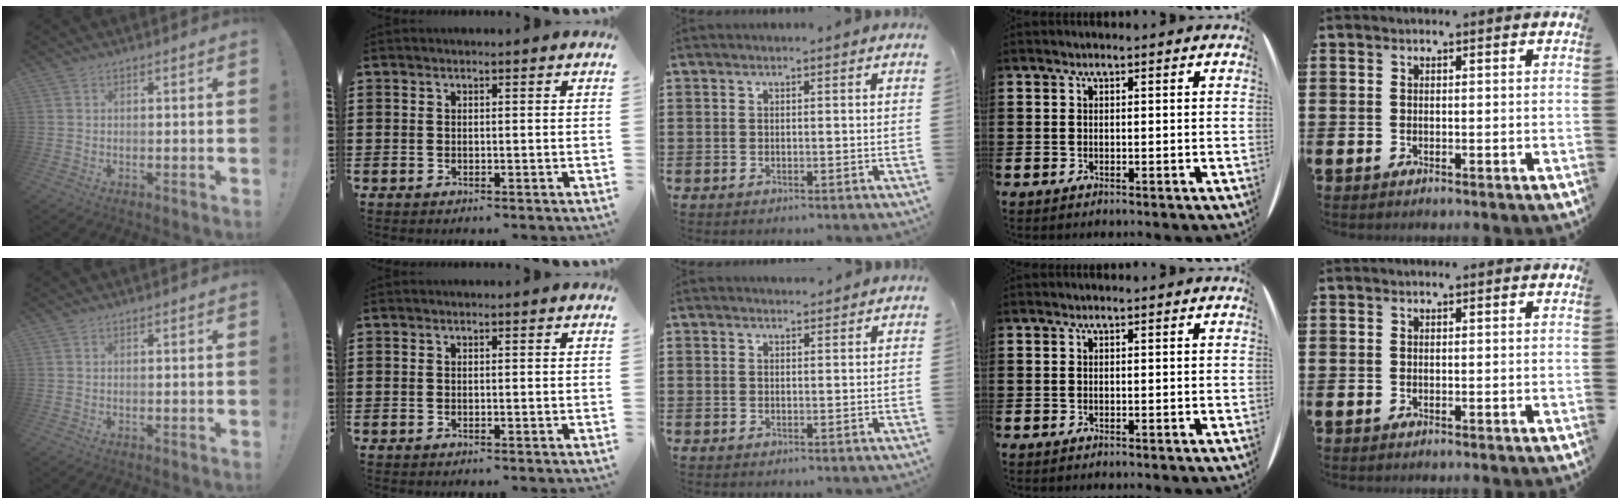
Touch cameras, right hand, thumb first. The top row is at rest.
{"middle": {"total": 1.2, "force": [1.2, 0.3, -0.1], "torque": [0.005, -0.003, 0.022]}}